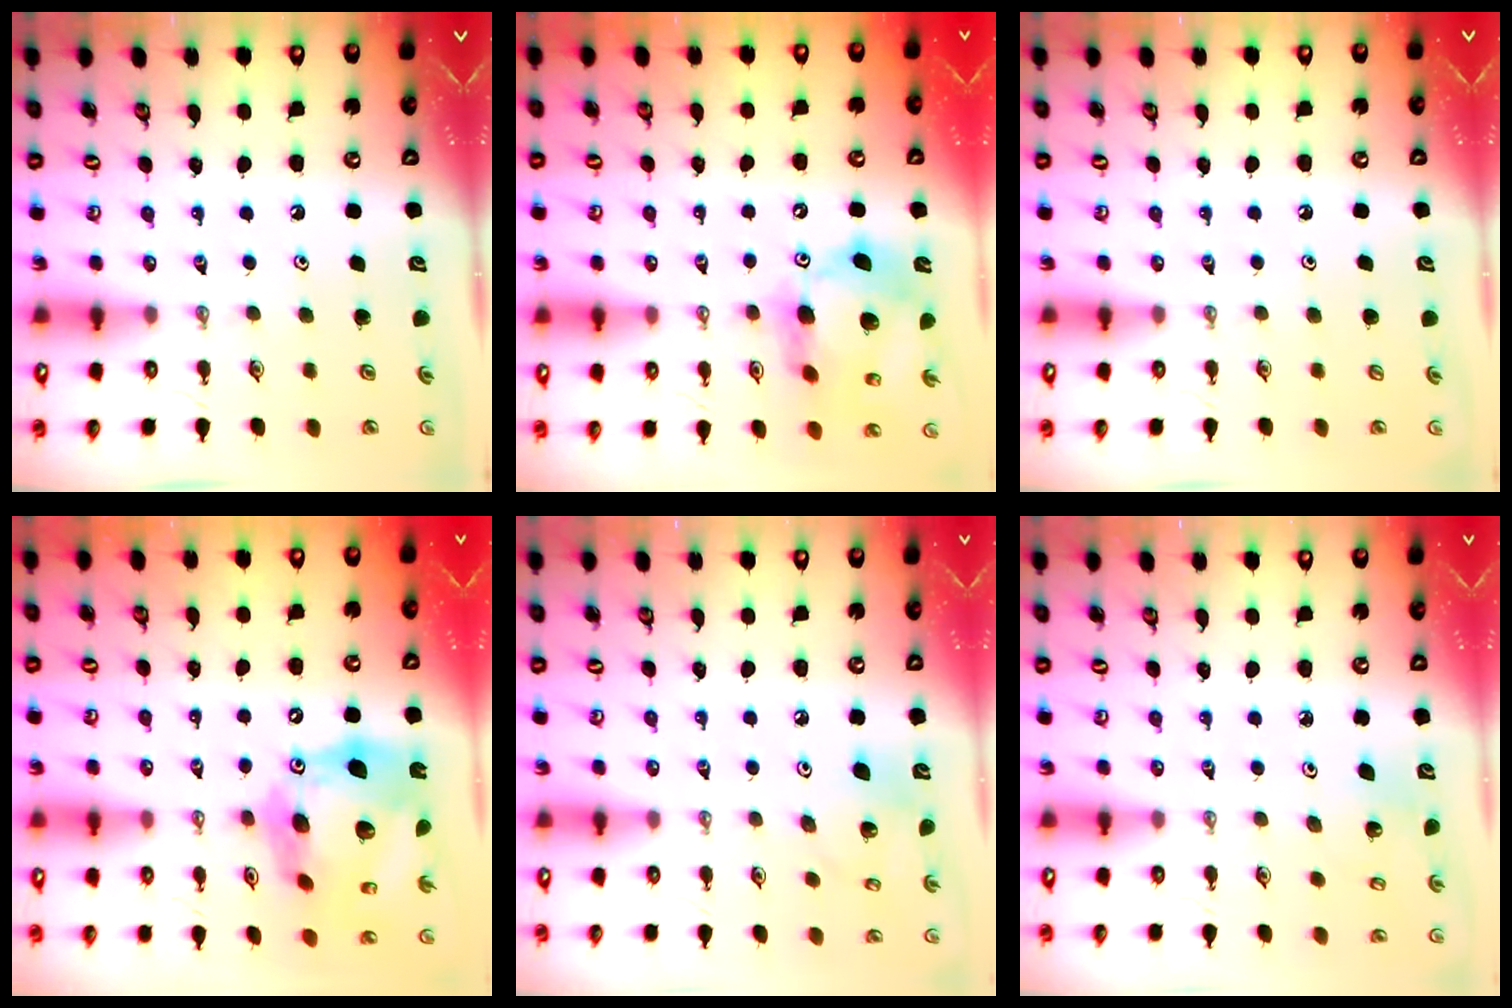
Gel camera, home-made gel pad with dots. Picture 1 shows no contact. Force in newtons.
{"total": 15.2, "press": 15.1, "slide": 1.5}
{"total": 1.1, "press": 0.0, "slide": 1.1}
{"total": 22.0, "press": 21.8, "slide": 2.4}
{"total": 9.1, "press": 8.7, "slide": 2.6}
{"total": 3.5, "press": 3.2, "slide": 1.4}